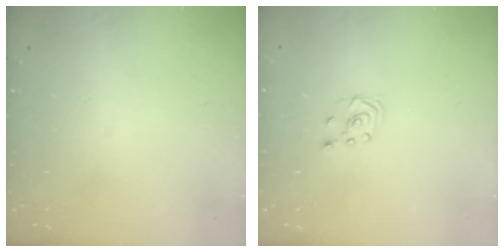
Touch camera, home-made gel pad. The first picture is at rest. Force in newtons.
{"total": 2.3, "press": 2.2, "slide": 0.7}